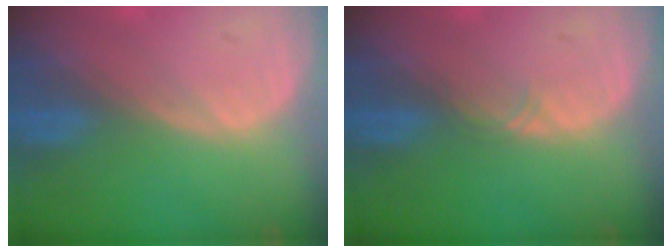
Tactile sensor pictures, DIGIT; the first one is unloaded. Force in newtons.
{"total": 0.9, "press": 0.8, "slide": 0.2}